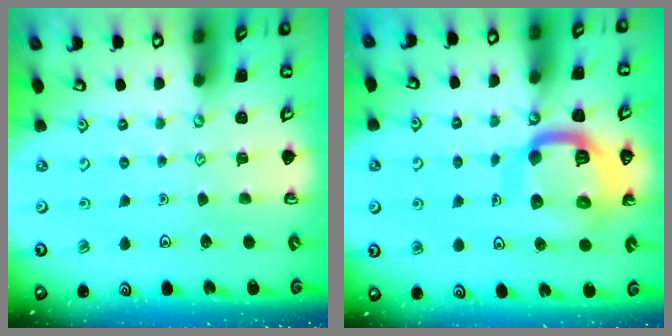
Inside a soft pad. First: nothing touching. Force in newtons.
{"total": 17.4, "press": 17.3, "slide": 1.7}